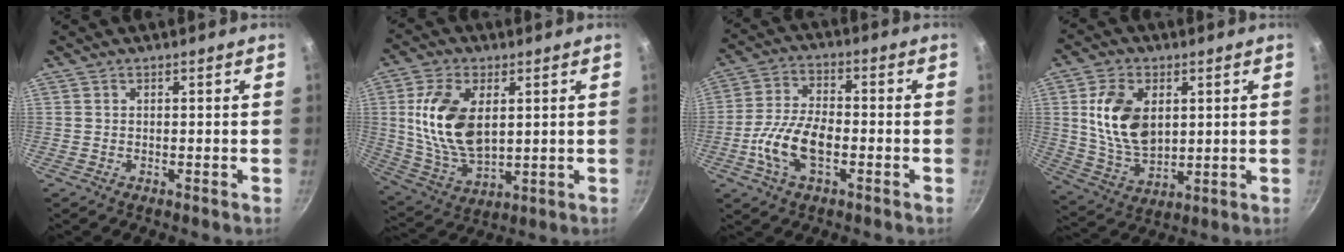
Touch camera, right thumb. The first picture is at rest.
{"total": 15.0, "force": [2.8, 8.8, 11.9], "torque": [-0.214, -0.016, 0.063]}
{"total": 10.8, "force": [-3.1, 5.5, 8.8], "torque": [-0.167, 0.026, -0.069]}
{"total": 13.3, "force": [2.7, 8.6, 9.8], "torque": [-0.164, -0.018, 0.061]}